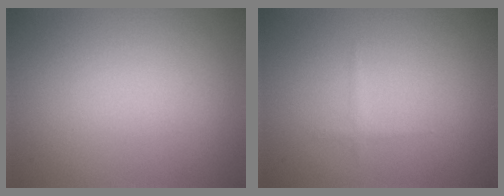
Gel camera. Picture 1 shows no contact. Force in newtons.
{"total": 0.6, "press": 0.6, "slide": 0.1}